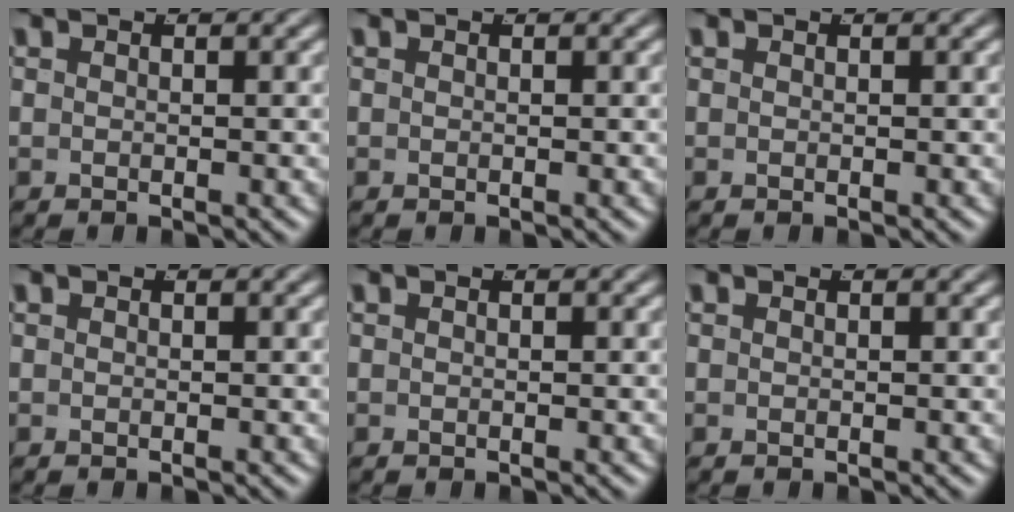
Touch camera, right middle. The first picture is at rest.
{"total": 0.0}
{"total": 0.0}
{"total": 0.0}
{"total": 0.0}
{"total": 0.0}